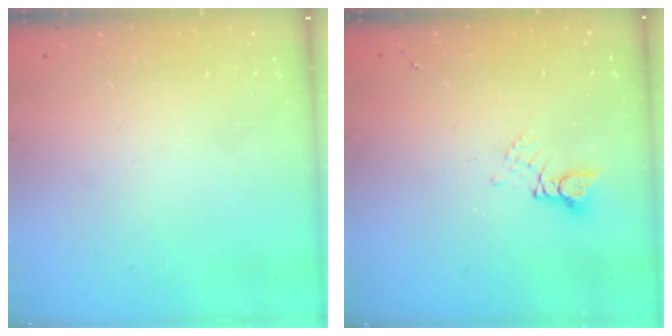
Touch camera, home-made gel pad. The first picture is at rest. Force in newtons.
{"total": 2.8, "press": 2.8, "slide": 0.3}